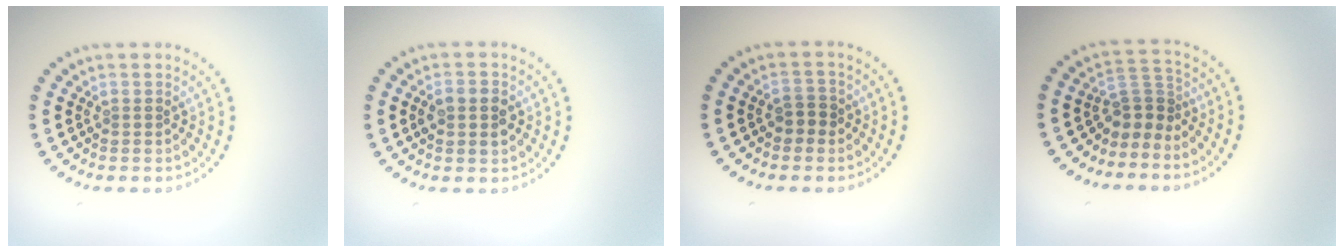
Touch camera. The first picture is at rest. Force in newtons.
{"total": 2.7, "press": 2.7, "slide": 0.1}
{"total": 1.7, "press": 1.6, "slide": 0.5}
{"total": 2.8, "press": 1.8, "slide": 2.2}